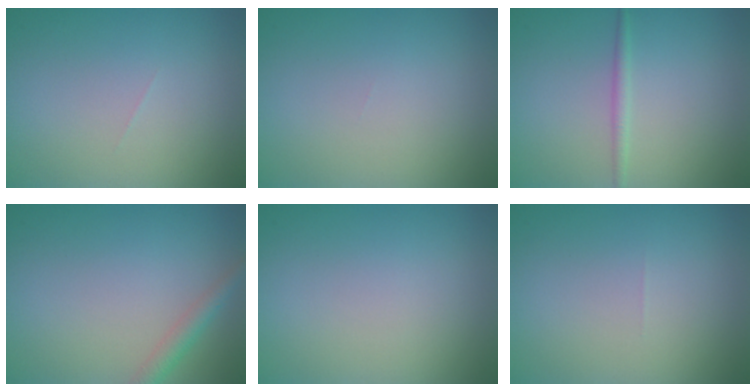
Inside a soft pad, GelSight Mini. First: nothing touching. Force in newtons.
{"total": 0.0}
{"total": 1.1, "press": 1.1, "slide": 0.1}
{"total": 2.0, "press": 2.0, "slide": 0.1}
{"total": 0.0}
{"total": 0.0}